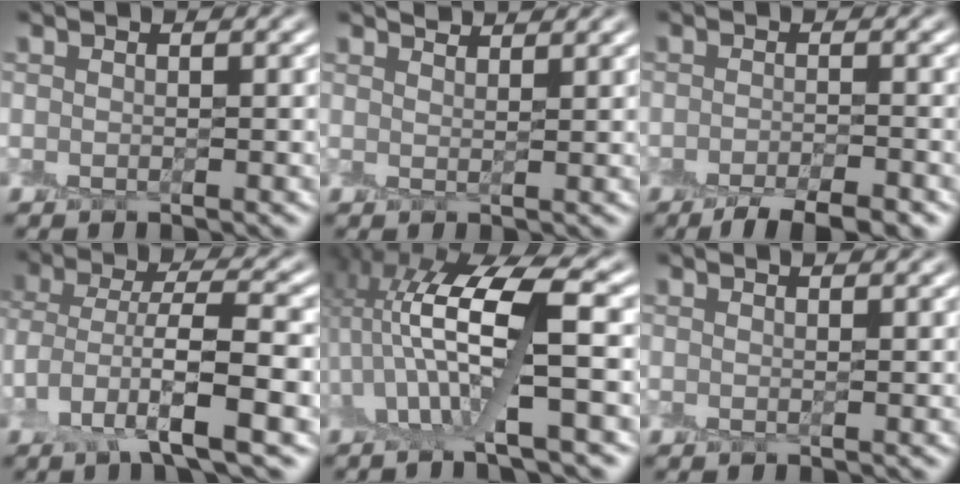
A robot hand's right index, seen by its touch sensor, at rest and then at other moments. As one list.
[{"total": 2.0, "force": [2.0, 0.2, 0.4], "torque": [0.001, 0.003, 0.028]}, {"total": 4.5, "force": [-3.2, 1.0, 2.9], "torque": [-0.034, 0.000, -0.054]}, {"total": 7.6, "force": [-2.6, 2.5, 6.7], "torque": [-0.125, 0.010, -0.051]}, {"total": 8.0, "force": [1.6, 2.1, 7.5], "torque": [-0.146, 0.006, 0.028]}, {"total": 1.2, "force": [0.9, 0.3, 0.7], "torque": [-0.010, -0.002, 0.006]}]